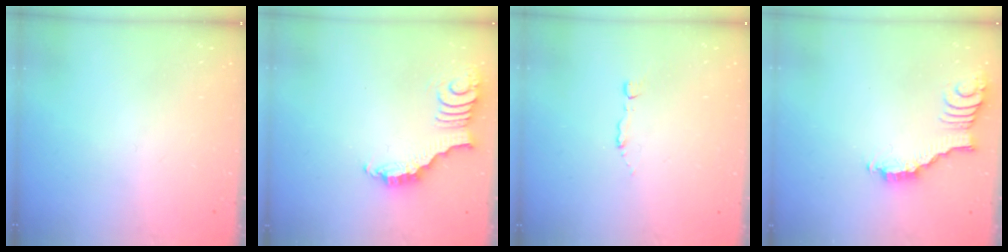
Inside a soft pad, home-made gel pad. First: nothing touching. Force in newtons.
{"total": 3.0, "press": 3.0, "slide": 0.5}
{"total": 1.2, "press": 1.2, "slide": 0.2}
{"total": 3.0, "press": 2.9, "slide": 0.4}